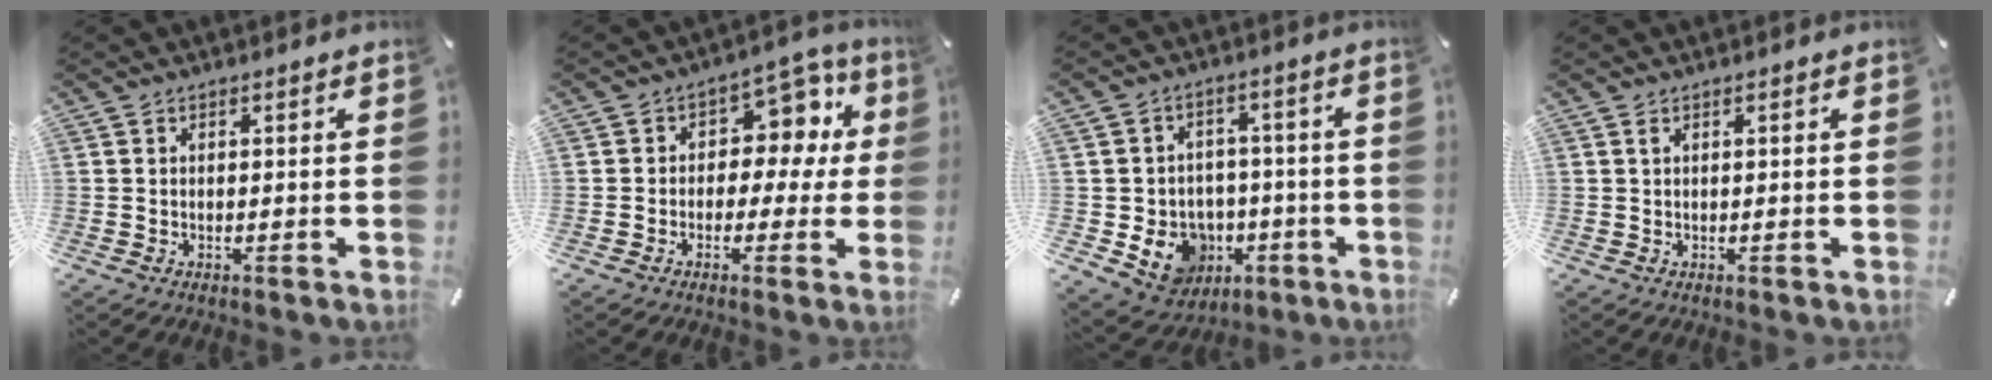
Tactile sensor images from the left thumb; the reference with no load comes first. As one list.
[{"total": 9.6, "force": [1.8, 7.3, 5.9], "torque": [-0.074, -0.012, 0.031]}, {"total": 10.7, "force": [-2.7, 9.9, 3.1], "torque": [-0.051, 0.010, -0.034]}, {"total": 0.8, "force": [0.1, 0.1, 0.8], "torque": [-0.015, -0.001, 0.002]}]